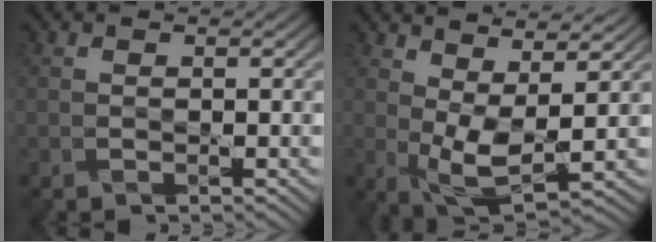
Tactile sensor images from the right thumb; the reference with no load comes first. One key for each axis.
{"total": 6.5, "fx": 2.7, "fy": 2.7, "fz": 5.3, "tx": -0.111, "ty": 0.000, "tz": 0.051}